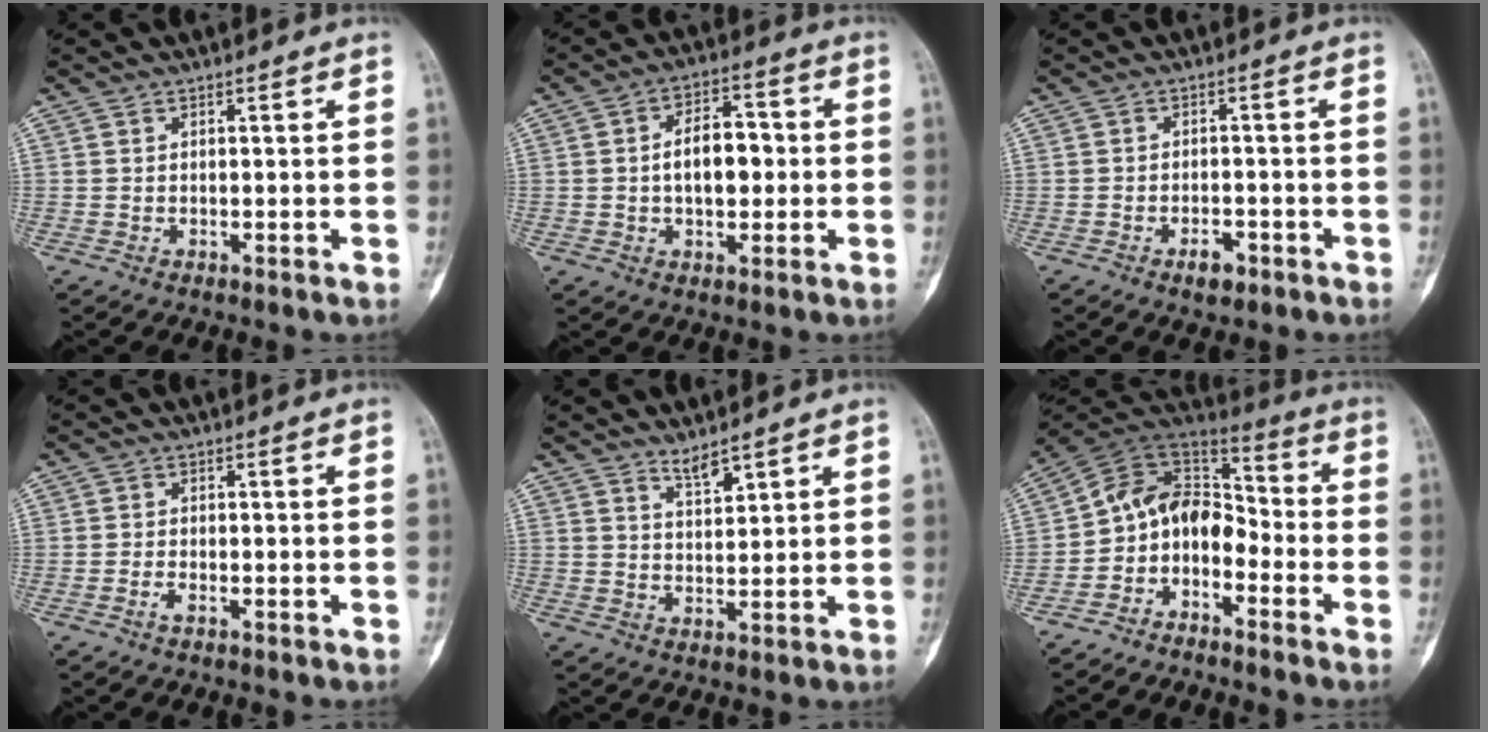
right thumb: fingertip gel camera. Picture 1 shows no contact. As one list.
[{"total": 8.9, "force": [0.0, 5.3, 7.2], "torque": [-0.092, 0.020, -0.005]}, {"total": 3.1, "force": [-1.9, 1.6, 1.9], "torque": [-0.022, 0.011, -0.026]}, {"total": 1.2, "force": [-0.8, 0.4, 0.8], "torque": [-0.018, 0.005, -0.016]}, {"total": 2.9, "force": [2.6, 0.6, 1.4], "torque": [-0.016, -0.025, 0.051]}, {"total": 10.8, "force": [-4.6, 7.7, 6.0], "torque": [-0.067, 0.096, -0.100]}]